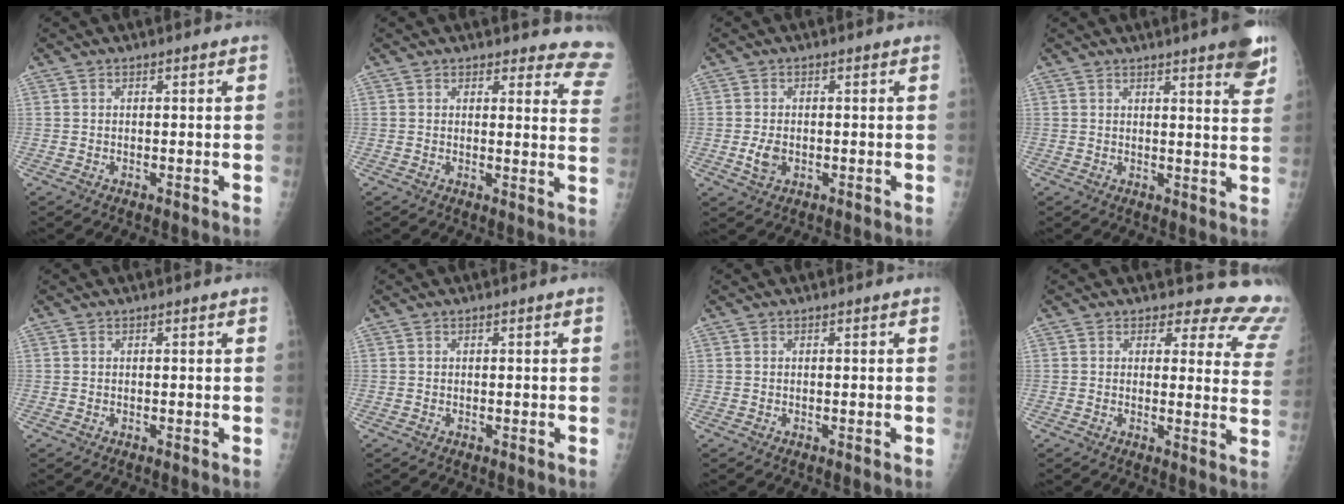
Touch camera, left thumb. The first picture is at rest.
{"total": 10.6, "force": [10.3, 2.7, 0.4], "torque": [0.055, -0.084, 0.072]}
{"total": 3.2, "force": [-0.6, 2.2, 2.3], "torque": [-0.042, -0.002, -0.008]}
{"total": 7.6, "force": [5.0, 1.2, 5.6], "torque": [-0.054, -0.021, 0.055]}
{"total": 0.0}
{"total": 0.0}
{"total": 0.0}
{"total": 14.1, "force": [13.1, 4.9, 1.8], "torque": [0.037, -0.115, 0.105]}